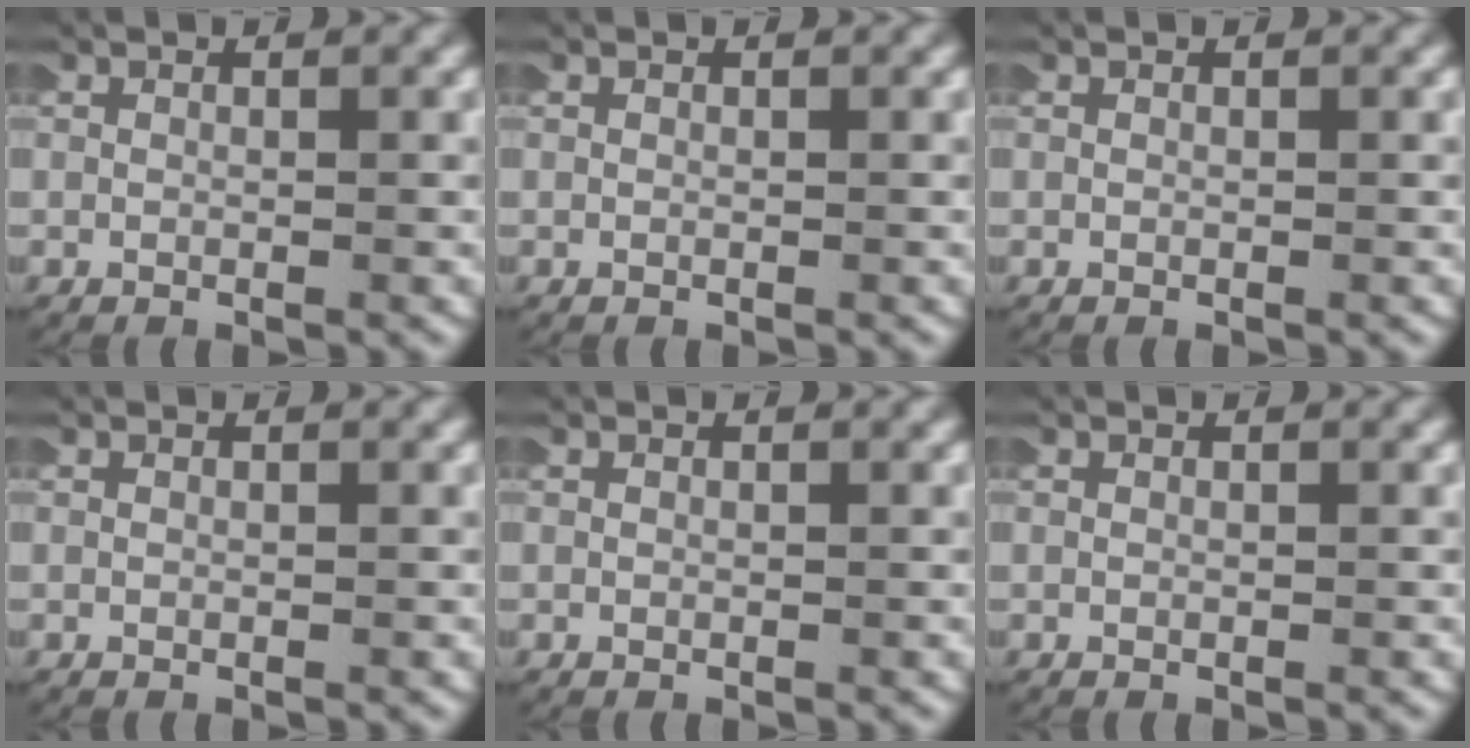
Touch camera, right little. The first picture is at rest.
{"total": 0.0}
{"total": 0.0}
{"total": 0.0}
{"total": 0.0}
{"total": 0.0}